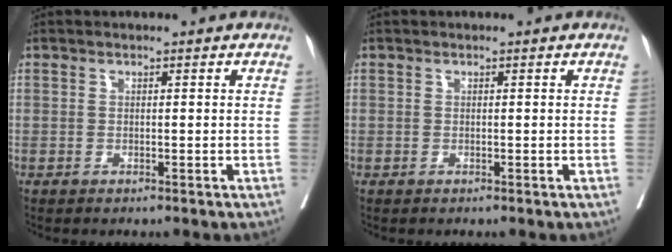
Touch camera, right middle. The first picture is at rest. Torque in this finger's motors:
{"motor_torque": [0.20, -0.19, -0.11, -0.13]}